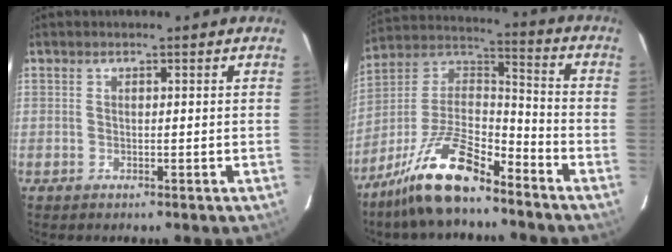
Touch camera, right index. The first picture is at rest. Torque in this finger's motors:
{"motor_torque": [1.08, -1.06, 0.44, 0.10]}